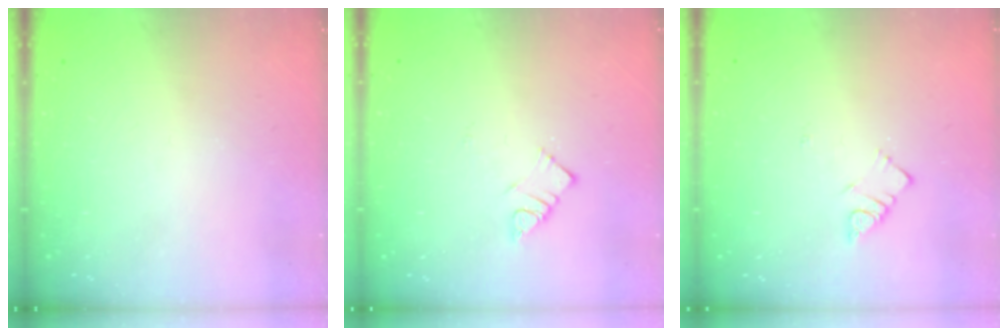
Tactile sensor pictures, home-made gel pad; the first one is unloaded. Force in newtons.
{"total": 3.8, "press": 3.8, "slide": 0.1}
{"total": 3.5, "press": 3.4, "slide": 0.6}